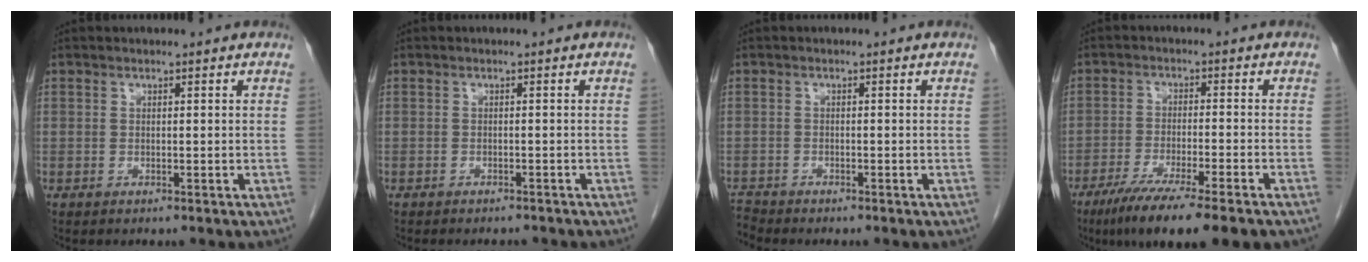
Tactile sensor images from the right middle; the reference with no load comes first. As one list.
[{"total": 3.7, "force": [-3.3, 1.1, 1.1], "torque": [-0.013, -0.003, -0.041]}, {"total": 1.8, "force": [-1.8, 0.0, -0.3], "torque": [0.004, -0.011, -0.033]}, {"total": 12.6, "force": [-9.0, 0.7, 8.7], "torque": [-0.139, -0.032, -0.142]}]